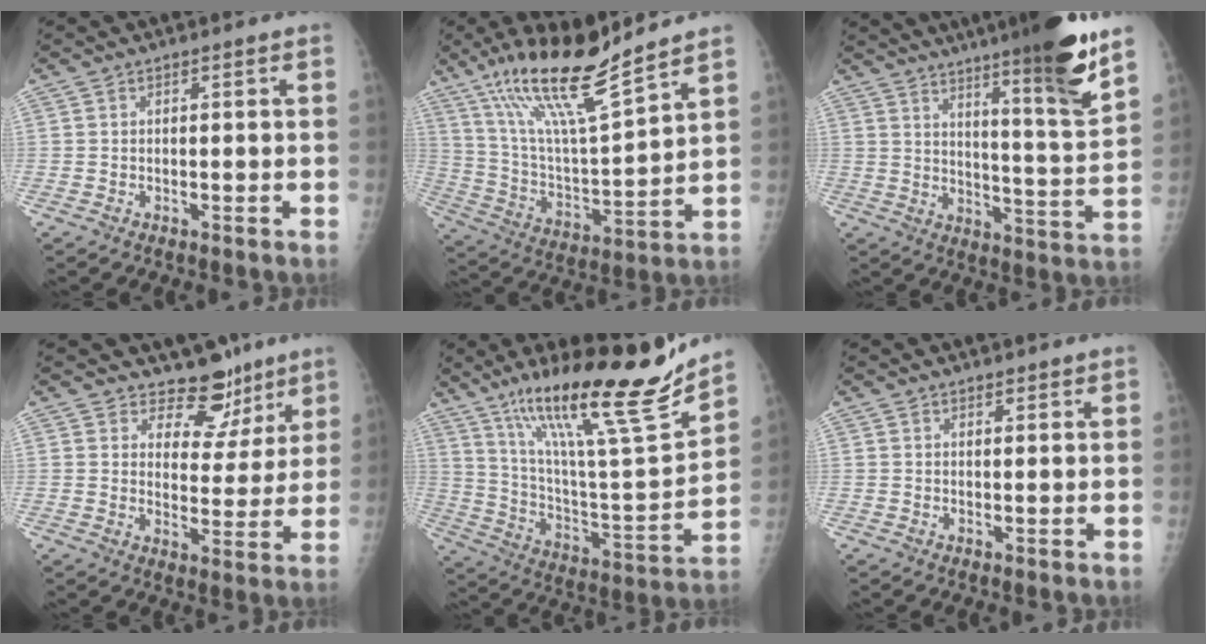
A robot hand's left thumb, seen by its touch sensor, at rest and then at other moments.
{"total": 18.2, "force": [13.6, 2.3, 11.9], "torque": [-0.202, -0.071, 0.259]}
{"total": 17.9, "force": [12.0, 1.1, 13.3], "torque": [-0.175, -0.070, 0.178]}
{"total": 8.9, "force": [7.2, 5.0, 1.4], "torque": [0.020, -0.053, 0.105]}
{"total": 25.9, "force": [18.4, 3.5, 17.9], "torque": [-0.273, -0.079, 0.318]}
{"total": 1.3, "force": [1.1, 0.6, 0.3], "torque": [0.002, -0.007, 0.015]}